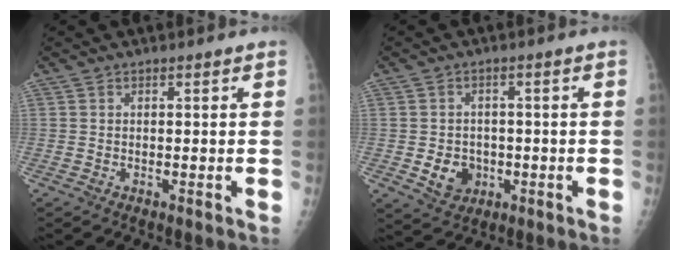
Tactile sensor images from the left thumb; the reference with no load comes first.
{"total": 5.8, "force": [-1.3, 4.9, 2.8], "torque": [-0.022, 0.006, -0.013]}